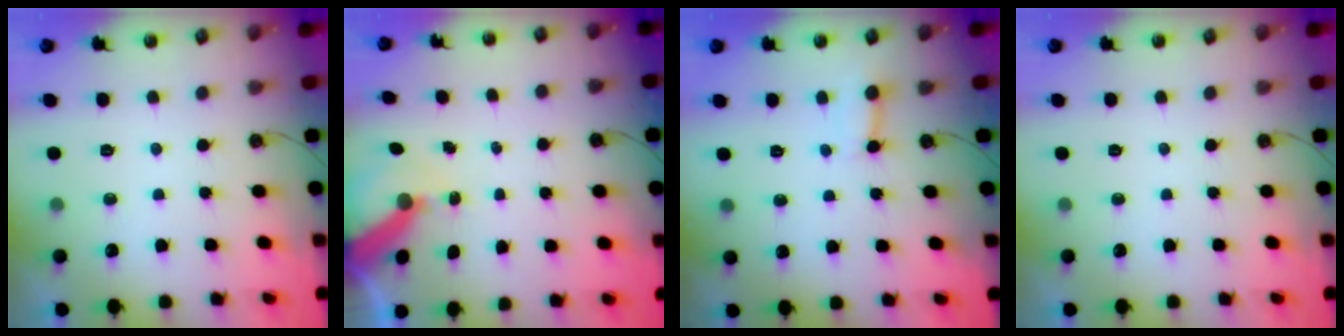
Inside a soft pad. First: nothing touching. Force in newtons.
{"total": 8.1, "press": 8.1, "slide": 1.1}
{"total": 3.1, "press": 3.1, "slide": 0.3}
{"total": 0.0}